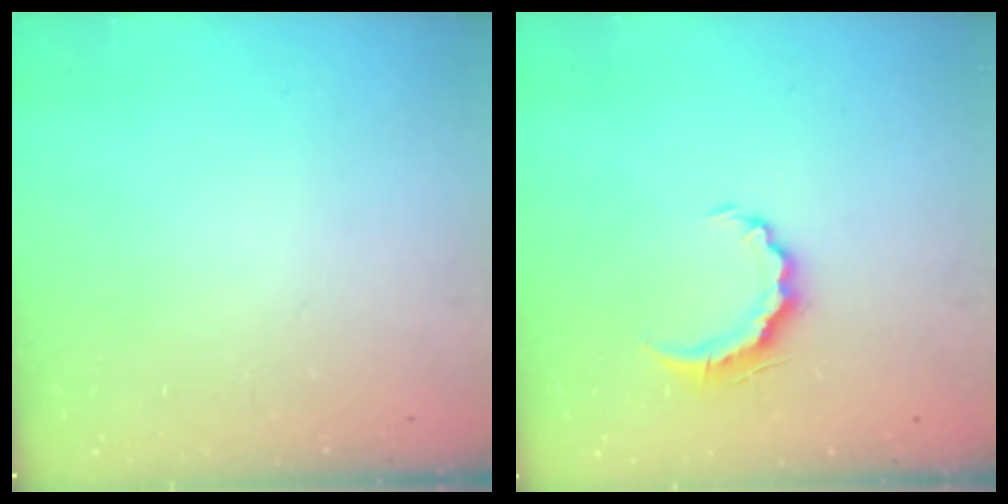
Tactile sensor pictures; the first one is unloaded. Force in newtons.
{"total": 6.7, "press": 6.7, "slide": 0.6}